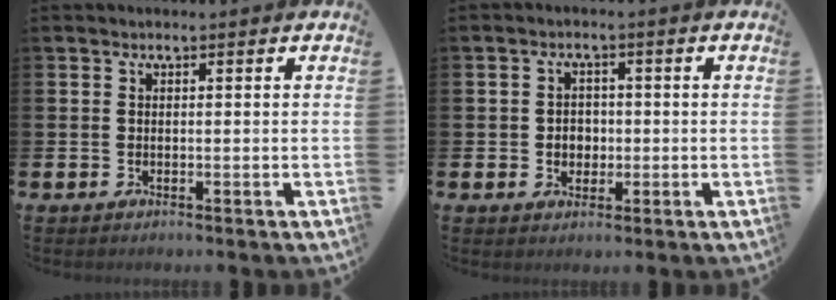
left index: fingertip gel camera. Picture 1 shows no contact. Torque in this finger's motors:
{"motor_torque": [0.39, -0.23, 0.06, 0.06]}